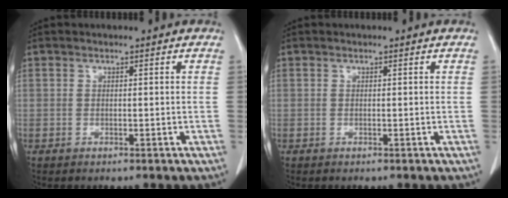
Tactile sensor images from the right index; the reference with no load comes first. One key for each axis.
{"total": 0.0}